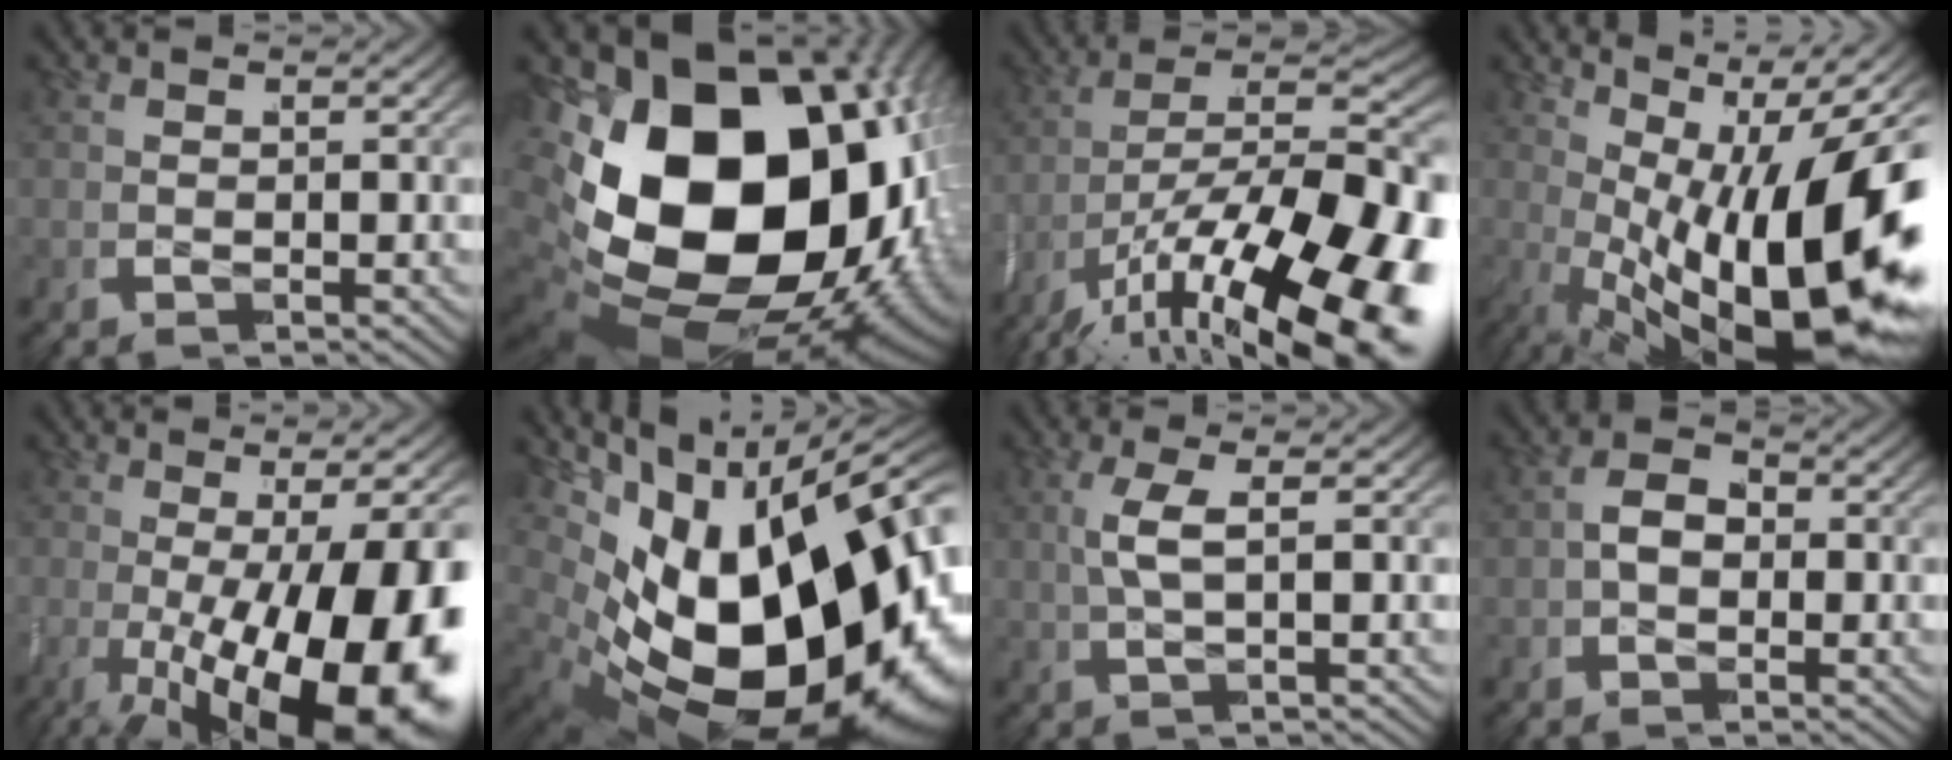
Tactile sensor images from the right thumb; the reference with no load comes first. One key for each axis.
{"total": 34.1, "fx": -2.2, "fy": 23.1, "fz": 25.1, "tx": -0.436, "ty": -0.065, "tz": -0.013}
{"total": 18.0, "fx": -4.0, "fy": 10.6, "fz": 14.0, "tx": -0.256, "ty": -0.072, "tz": -0.027}
{"total": 18.3, "fx": -1.9, "fy": 10.0, "fz": 15.3, "tx": -0.264, "ty": -0.049, "tz": 0.000}
{"total": 18.9, "fx": -4.9, "fy": 10.2, "fz": 15.1, "tx": -0.250, "ty": -0.038, "tz": -0.050}
{"total": 28.1, "fx": -3.5, "fy": 17.8, "fz": 21.4, "tx": -0.357, "ty": -0.070, "tz": -0.016}
{"total": 3.2, "fx": 0.2, "fy": 0.9, "fz": 3.1, "tx": -0.074, "ty": 0.004, "tz": 0.006}
{"total": 4.2, "fx": -0.6, "fy": 2.9, "fz": 3.0, "tx": -0.046, "ty": -0.003, "tz": -0.017}